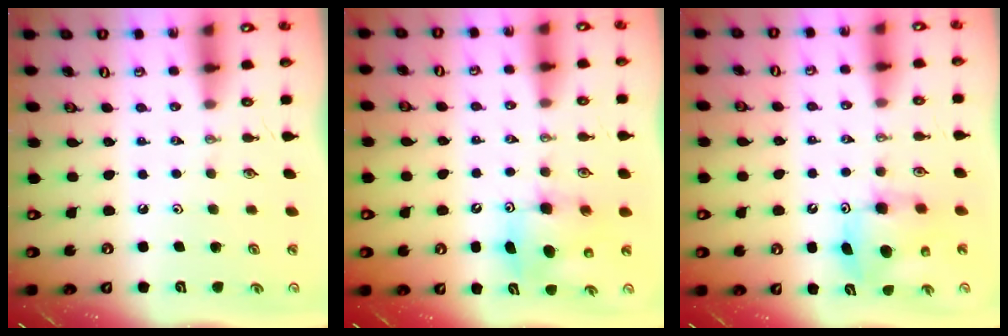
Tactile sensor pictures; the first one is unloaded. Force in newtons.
{"total": 7.7, "press": 7.4, "slide": 2.0}
{"total": 7.9, "press": 7.8, "slide": 0.3}